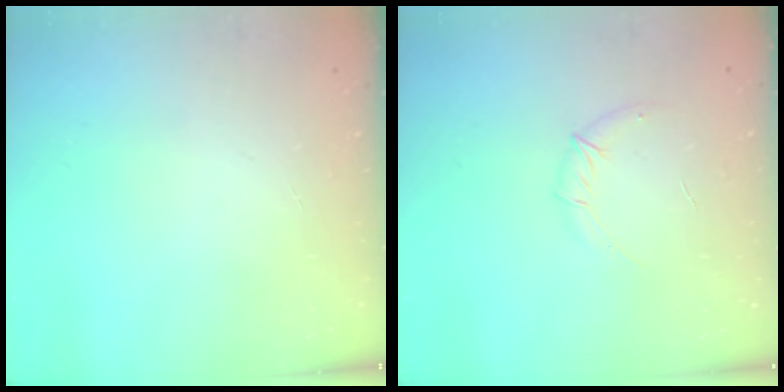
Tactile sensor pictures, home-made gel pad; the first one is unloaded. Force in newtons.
{"total": 5.7, "press": 5.5, "slide": 1.6}